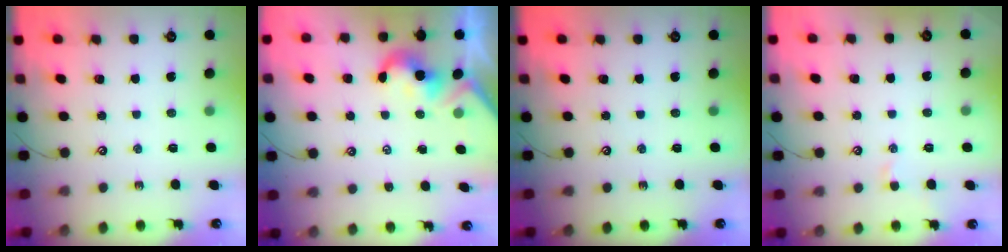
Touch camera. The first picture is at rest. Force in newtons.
{"total": 1.9, "press": 1.9, "slide": 0.5}
{"total": 0.0}
{"total": 1.4, "press": 1.3, "slide": 0.4}